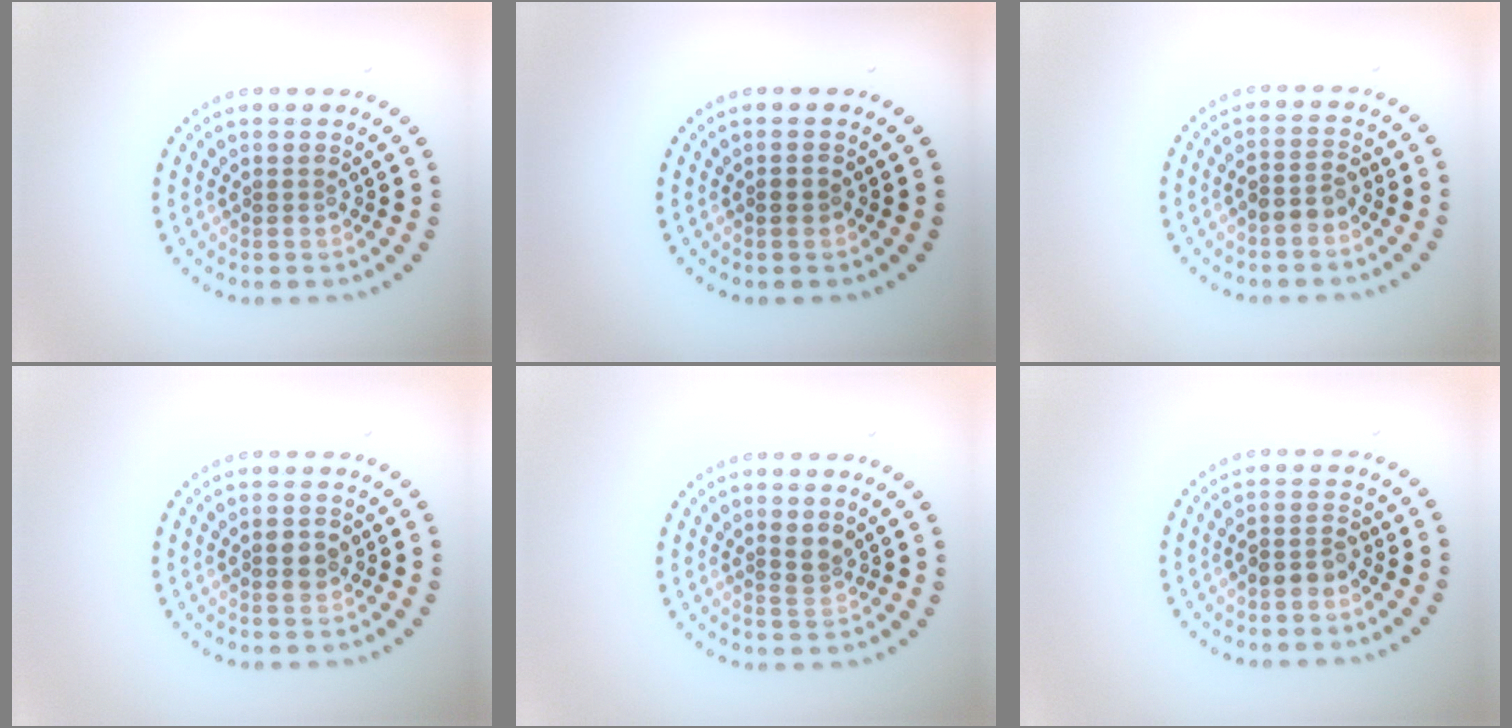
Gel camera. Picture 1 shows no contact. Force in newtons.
{"total": 0.9, "press": 0.8, "slide": 0.3}
{"total": 2.1, "press": 1.9, "slide": 0.9}
{"total": 2.2, "press": 2.2, "slide": 0.2}
{"total": 1.6, "press": 1.2, "slide": 1.1}
{"total": 2.2, "press": 2.0, "slide": 0.9}